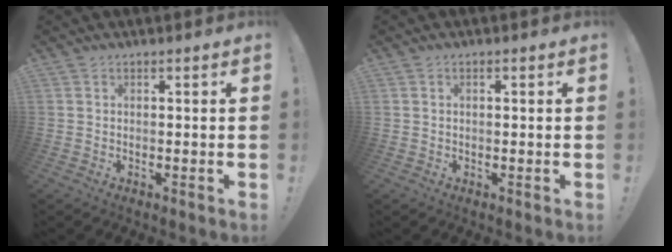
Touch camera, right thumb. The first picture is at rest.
{"total": 0.7, "force": [0.1, 0.3, 0.7], "torque": [-0.016, 0.003, 0.002]}